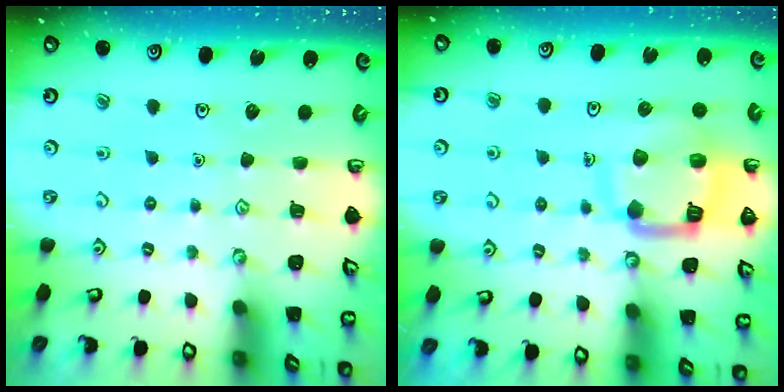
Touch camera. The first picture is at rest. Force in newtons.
{"total": 11.9, "press": 11.8, "slide": 1.2}